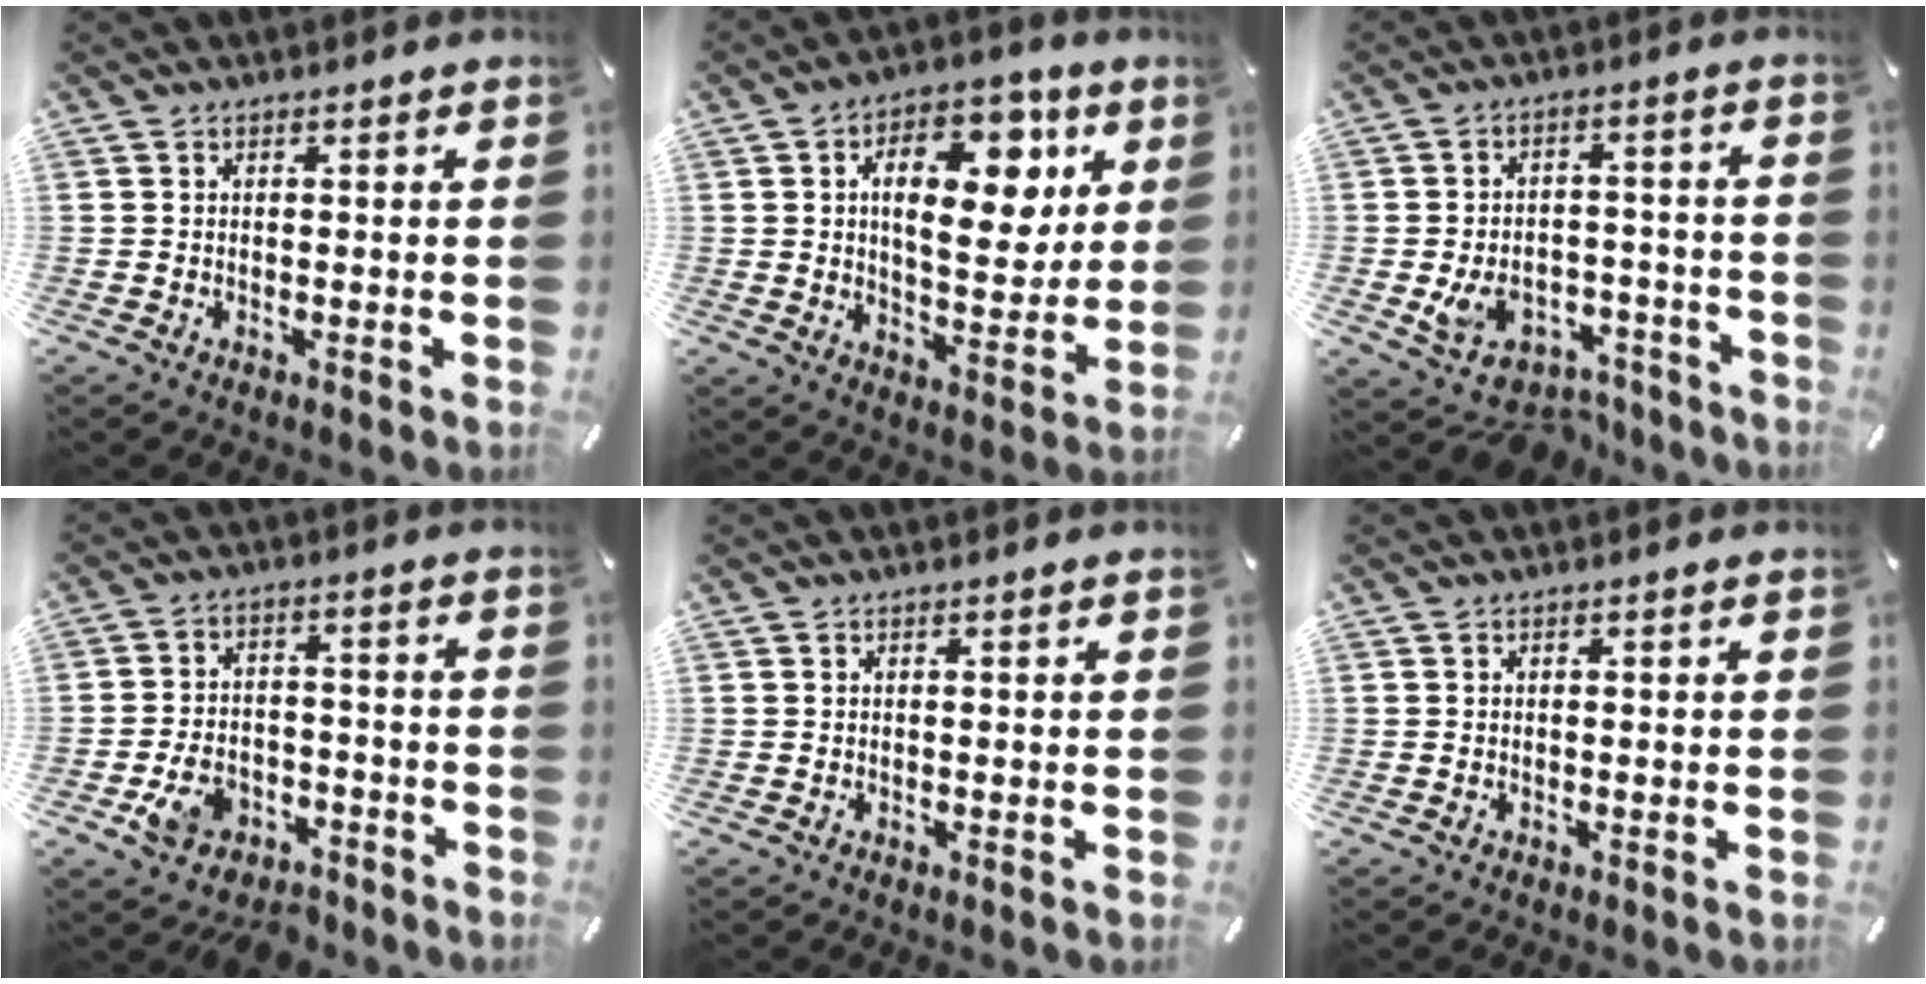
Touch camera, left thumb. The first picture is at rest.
{"total": 16.4, "force": [5.5, 9.8, 11.9], "torque": [-0.156, -0.020, 0.089]}
{"total": 9.5, "force": [-4.0, 7.3, 4.6], "torque": [-0.070, 0.030, -0.063]}
{"total": 8.2, "force": [-5.1, 5.4, 3.5], "torque": [-0.065, 0.038, -0.089]}
{"total": 0.0}
{"total": 0.0}